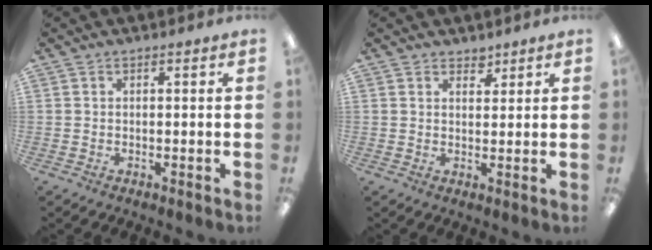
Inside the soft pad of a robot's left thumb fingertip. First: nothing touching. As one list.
[{"total": 2.3, "force": [2.0, 1.0, 0.3], "torque": [0.008, -0.014, 0.036]}]